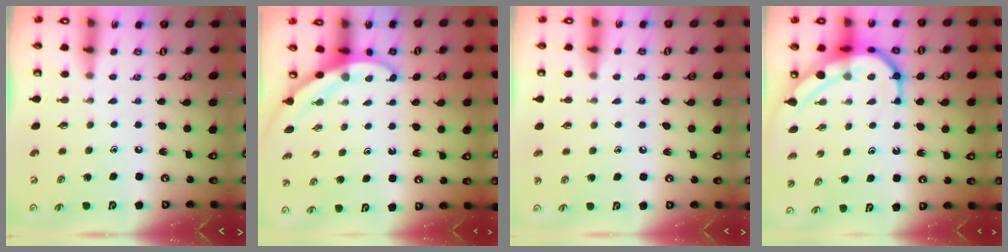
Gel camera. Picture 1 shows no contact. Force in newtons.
{"total": 2.9, "press": 2.9, "slide": 0.1}
{"total": 2.6, "press": 2.6, "slide": 0.3}
{"total": 11.1, "press": 11.0, "slide": 1.2}